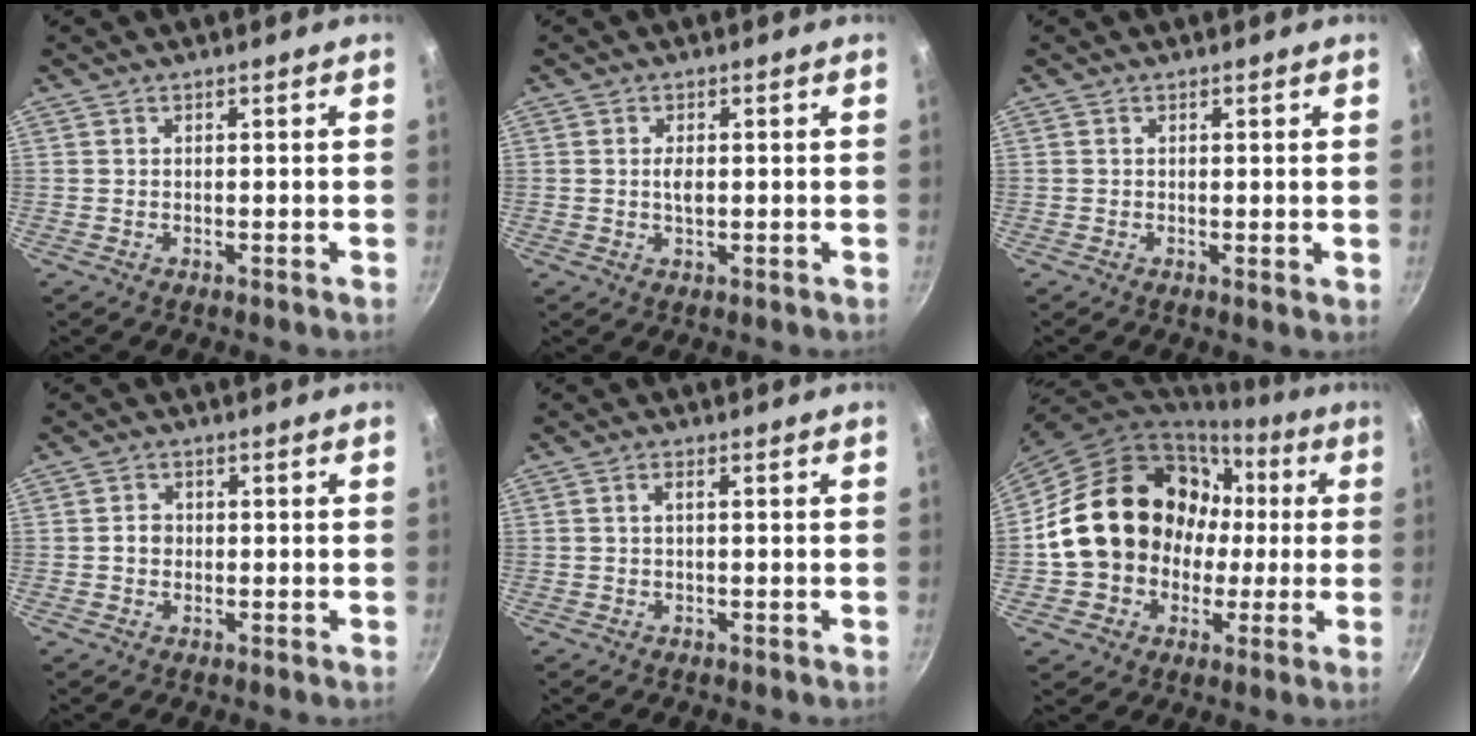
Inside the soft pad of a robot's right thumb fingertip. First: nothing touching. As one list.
[{"total": 2.3, "force": [0.1, 1.2, 1.9], "torque": [-0.028, 0.000, 0.001]}, {"total": 0.8, "force": [0.2, 0.2, 0.7], "torque": [-0.011, -0.002, 0.002]}, {"total": 2.3, "force": [-0.2, 2.0, 1.1], "torque": [-0.008, 0.008, -0.005]}, {"total": 1.3, "force": [0.0, 0.5, 1.2], "torque": [-0.029, 0.008, 0.001]}, {"total": 19.6, "force": [0.3, 16.8, 10.2], "torque": [-0.142, 0.047, 0.017]}]